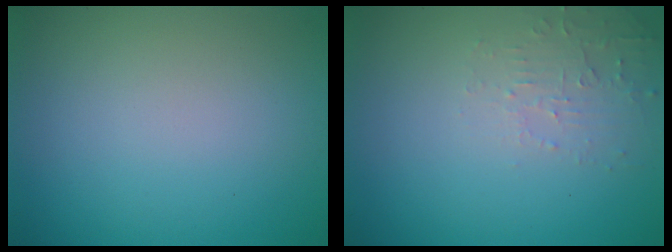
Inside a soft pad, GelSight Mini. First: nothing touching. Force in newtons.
{"total": 1.9, "press": 1.9, "slide": 0.3}